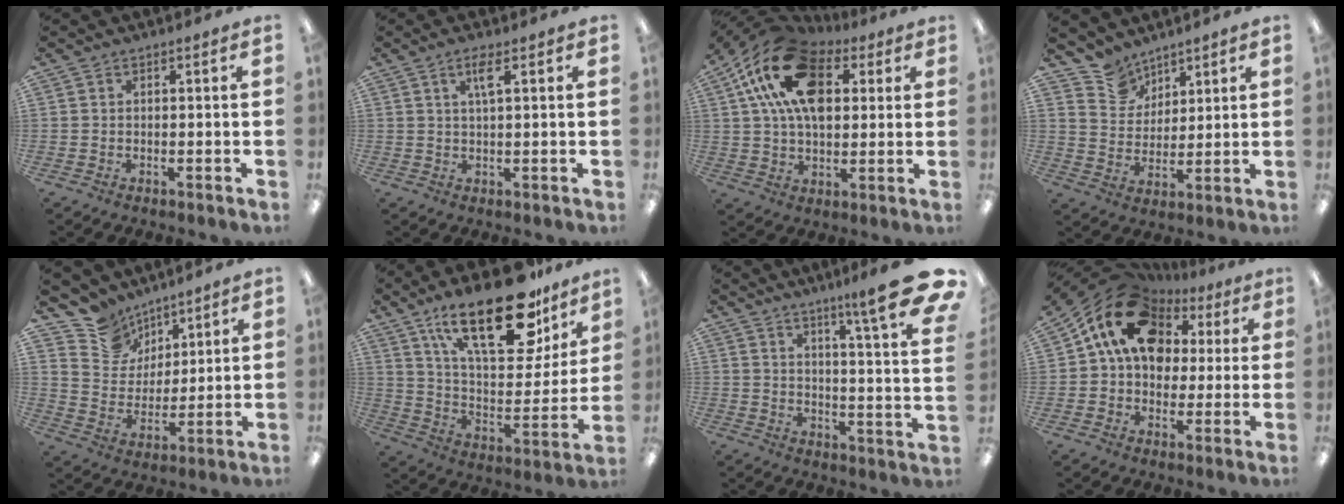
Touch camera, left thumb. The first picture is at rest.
{"total": 3.9, "force": [1.9, 0.8, 3.3], "torque": [-0.065, 0.003, 0.028]}
{"total": 21.0, "force": [7.8, 13.1, 14.4], "torque": [-0.270, -0.009, 0.139]}
{"total": 8.4, "force": [6.8, 5.1, 0.2], "torque": [-0.029, -0.046, 0.133]}
{"total": 11.2, "force": [8.9, 6.7, 0.7], "torque": [-0.037, -0.074, 0.175]}
{"total": 27.5, "force": [16.6, 11.5, 18.7], "torque": [-0.282, -0.093, 0.282]}
{"total": 14.5, "force": [9.6, 1.3, 10.8], "torque": [-0.155, -0.080, 0.144]}
{"total": 17.5, "force": [7.4, 12.8, 9.4], "torque": [-0.158, -0.016, 0.141]}